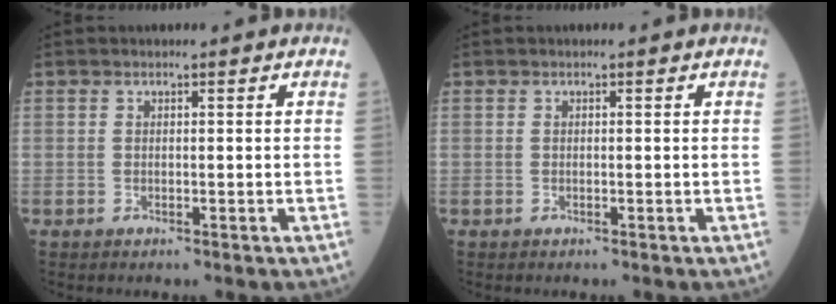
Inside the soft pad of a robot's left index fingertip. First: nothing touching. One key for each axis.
{"total": 0.0}